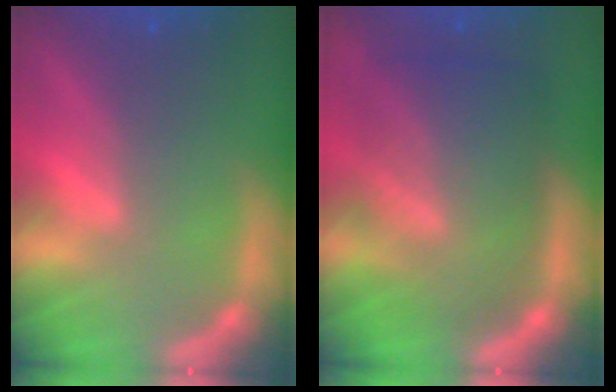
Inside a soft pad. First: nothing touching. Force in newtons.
{"total": 10.0}